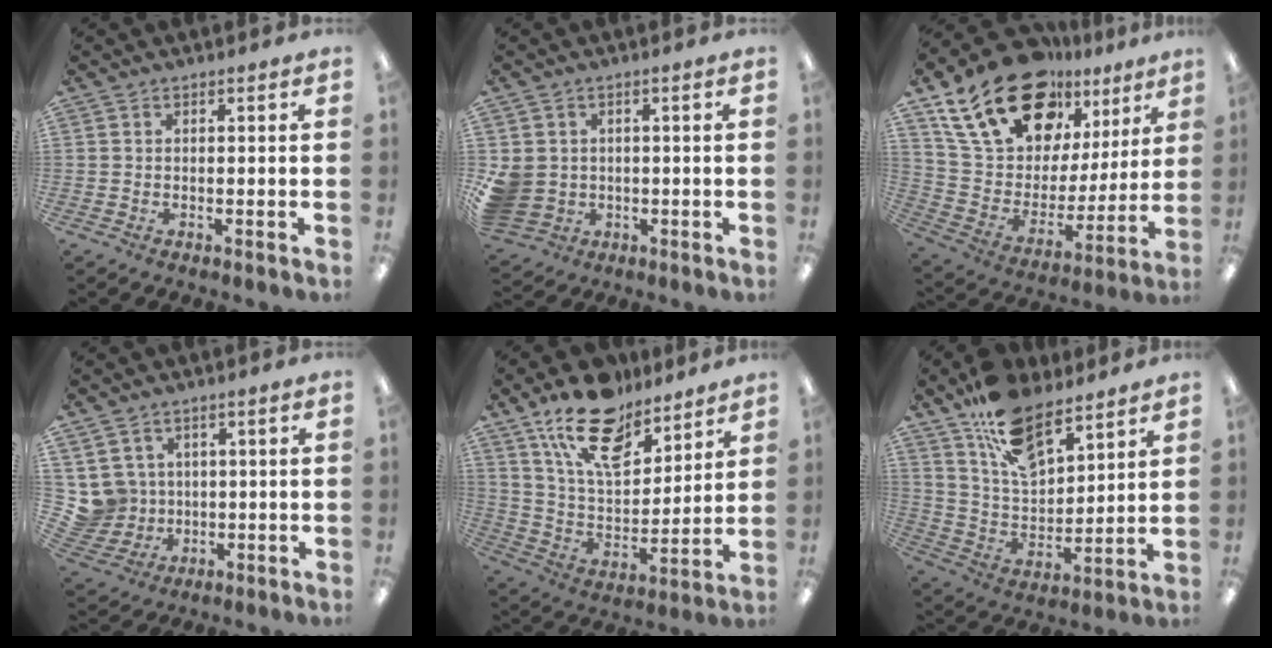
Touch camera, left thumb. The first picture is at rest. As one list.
[{"total": 6.0, "force": [-0.1, 5.6, 2.1], "torque": [-0.059, 0.009, 0.002]}, {"total": 24.1, "force": [16.8, 12.7, 11.6], "torque": [-0.208, -0.099, 0.309]}, {"total": 7.4, "force": [2.0, 7.1, 0.9], "torque": [-0.051, -0.011, 0.044]}, {"total": 18.7, "force": [13.3, 9.0, 9.5], "torque": [-0.172, -0.068, 0.238]}, {"total": 15.4, "force": [10.8, 7.2, 8.3], "torque": [-0.156, -0.052, 0.199]}]